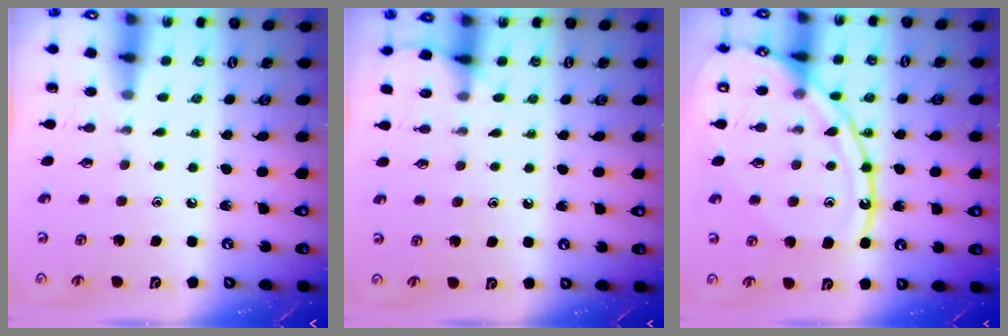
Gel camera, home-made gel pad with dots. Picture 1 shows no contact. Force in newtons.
{"total": 6.6, "press": 6.6, "slide": 0.7}
{"total": 15.9, "press": 15.8, "slide": 1.5}